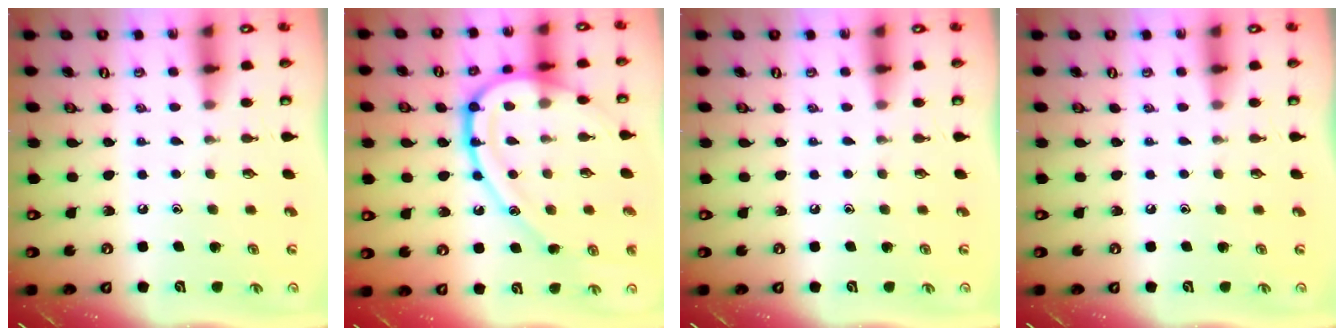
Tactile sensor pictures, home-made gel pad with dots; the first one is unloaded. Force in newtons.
{"total": 18.7, "press": 18.7, "slide": 1.2}
{"total": 0.0}
{"total": 0.0}